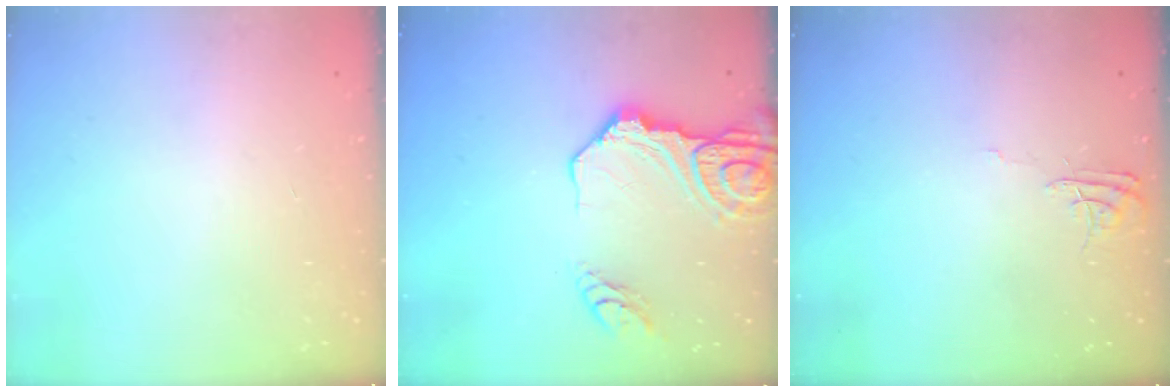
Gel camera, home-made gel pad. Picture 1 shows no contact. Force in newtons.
{"total": 14.5, "press": 14.4, "slide": 2.0}
{"total": 5.1, "press": 5.1, "slide": 0.5}